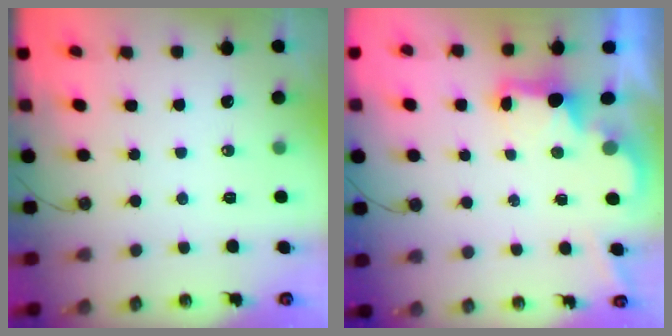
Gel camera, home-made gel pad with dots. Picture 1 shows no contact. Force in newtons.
{"total": 2.3, "press": 2.2, "slide": 0.7}